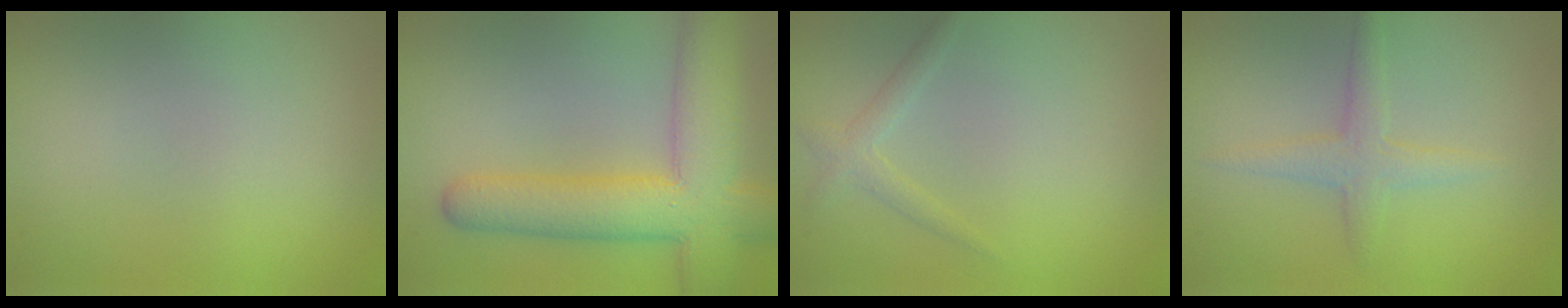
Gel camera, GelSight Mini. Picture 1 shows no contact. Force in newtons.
{"total": 8.9, "press": 8.9, "slide": 0.4}
{"total": 1.5, "press": 1.5, "slide": 0.1}
{"total": 2.0, "press": 2.0, "slide": 0.1}